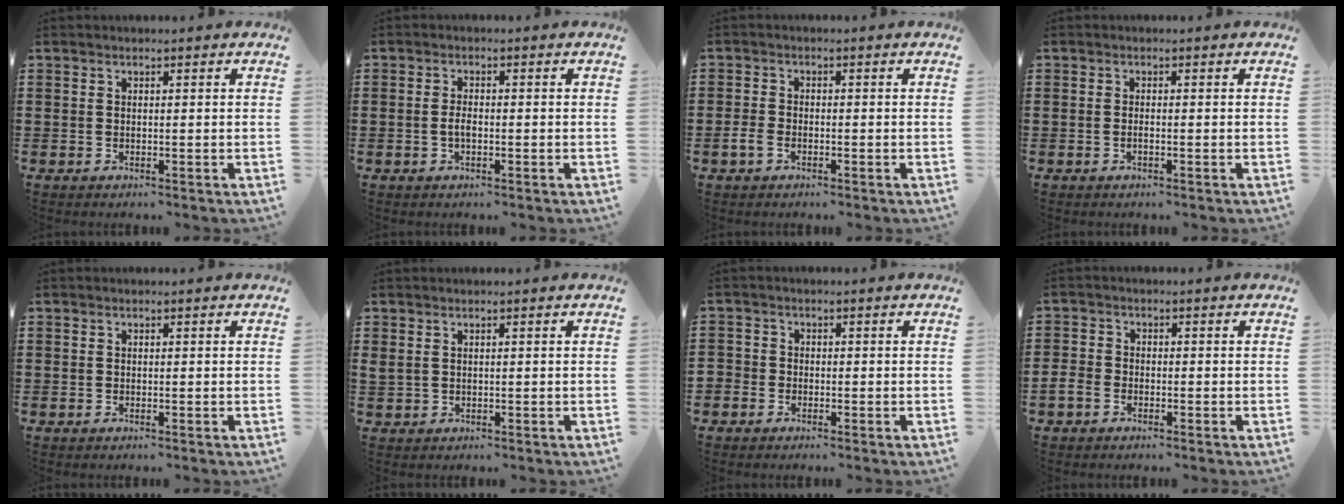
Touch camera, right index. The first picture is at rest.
{"total": 1.8, "force": [-0.5, 0.6, 1.6], "torque": [-0.040, -0.004, -0.011]}
{"total": 2.0, "force": [-1.1, 1.1, 1.3], "torque": [-0.032, -0.001, -0.024]}
{"total": 0.7, "force": [-0.4, 0.0, 0.6], "torque": [-0.011, -0.003, -0.006]}
{"total": 0.0}
{"total": 0.8, "force": [0.5, 0.5, 0.3], "torque": [-0.010, 0.004, 0.009]}
{"total": 1.4, "force": [-1.1, 1.0, 0.0], "torque": [-0.003, 0.003, -0.024]}
{"total": 2.1, "force": [-1.3, 1.4, 0.8], "torque": [-0.025, 0.002, -0.030]}